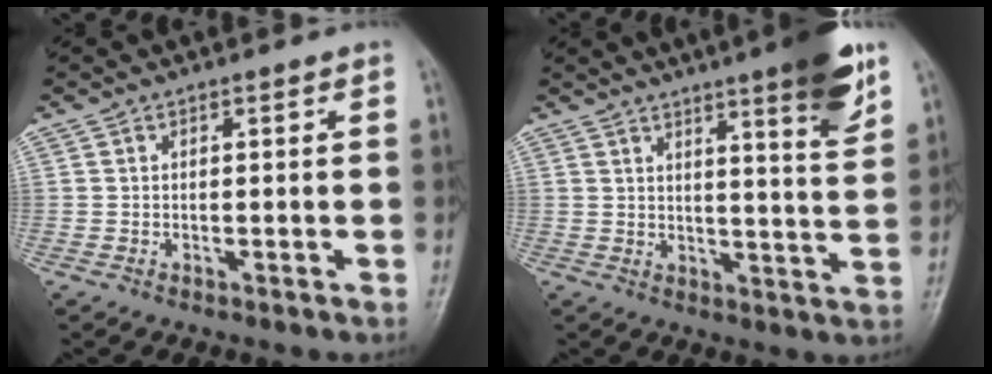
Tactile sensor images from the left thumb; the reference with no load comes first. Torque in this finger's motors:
{"motor_torque": [1.96, 1.18, 1.48, -1.04, 0.31]}